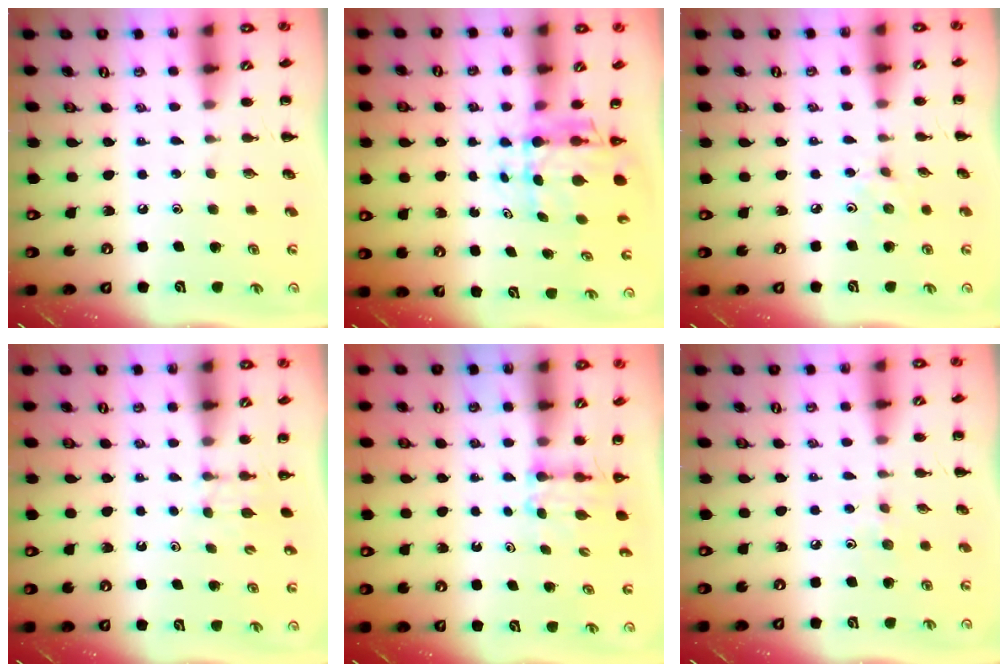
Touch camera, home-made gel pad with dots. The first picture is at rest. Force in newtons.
{"total": 6.1, "press": 5.7, "slide": 2.2}
{"total": 3.2, "press": 2.9, "slide": 1.2}
{"total": 2.6, "press": 2.4, "slide": 1.0}
{"total": 2.7, "press": 2.5, "slide": 1.1}
{"total": 3.7, "press": 3.3, "slide": 1.6}